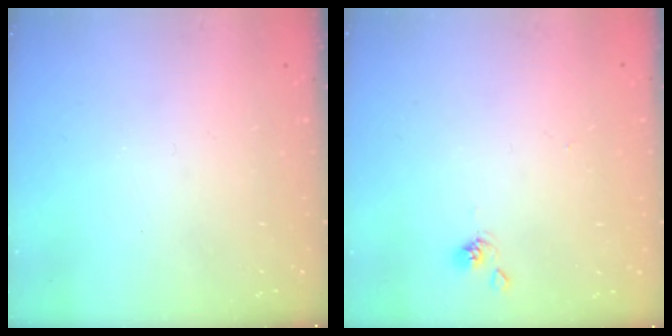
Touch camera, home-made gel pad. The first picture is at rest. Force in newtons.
{"total": 2.4, "press": 2.4, "slide": 0.2}